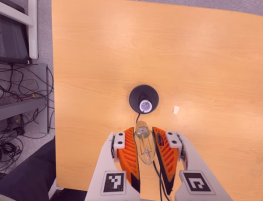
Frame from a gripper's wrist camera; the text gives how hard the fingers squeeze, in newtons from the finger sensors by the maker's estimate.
{"total": 17.6, "left": 18.8, "right": 16.4}